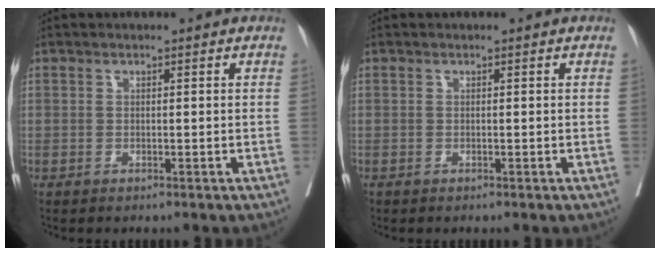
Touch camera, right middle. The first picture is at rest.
{"total": 0.0}